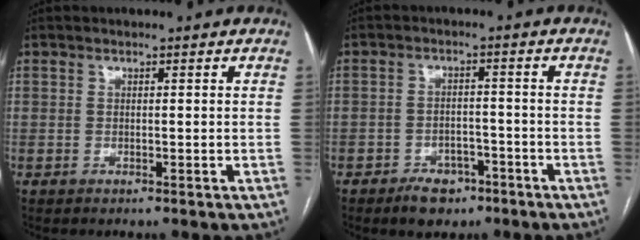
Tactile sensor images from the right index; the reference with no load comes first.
{"total": 5.2, "force": [-3.5, 3.2, 2.1], "torque": [-0.033, 0.005, -0.049]}